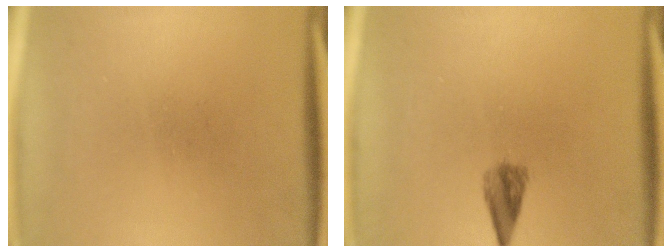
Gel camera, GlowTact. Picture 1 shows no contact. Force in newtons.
{"total": 2.5}